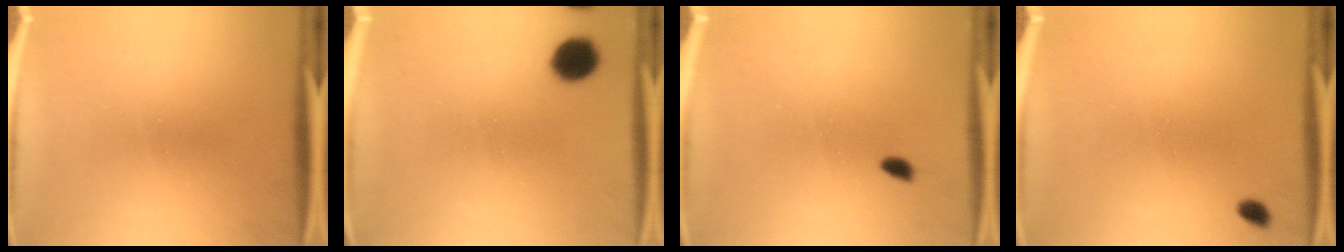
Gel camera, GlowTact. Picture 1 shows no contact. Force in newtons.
{"total": 6.7}
{"total": 1.5}
{"total": 1.3}